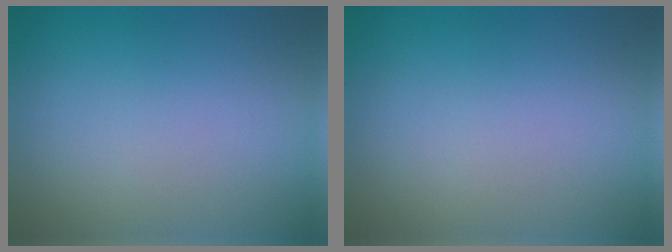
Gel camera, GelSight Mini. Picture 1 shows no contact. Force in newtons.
{"total": 0.0}